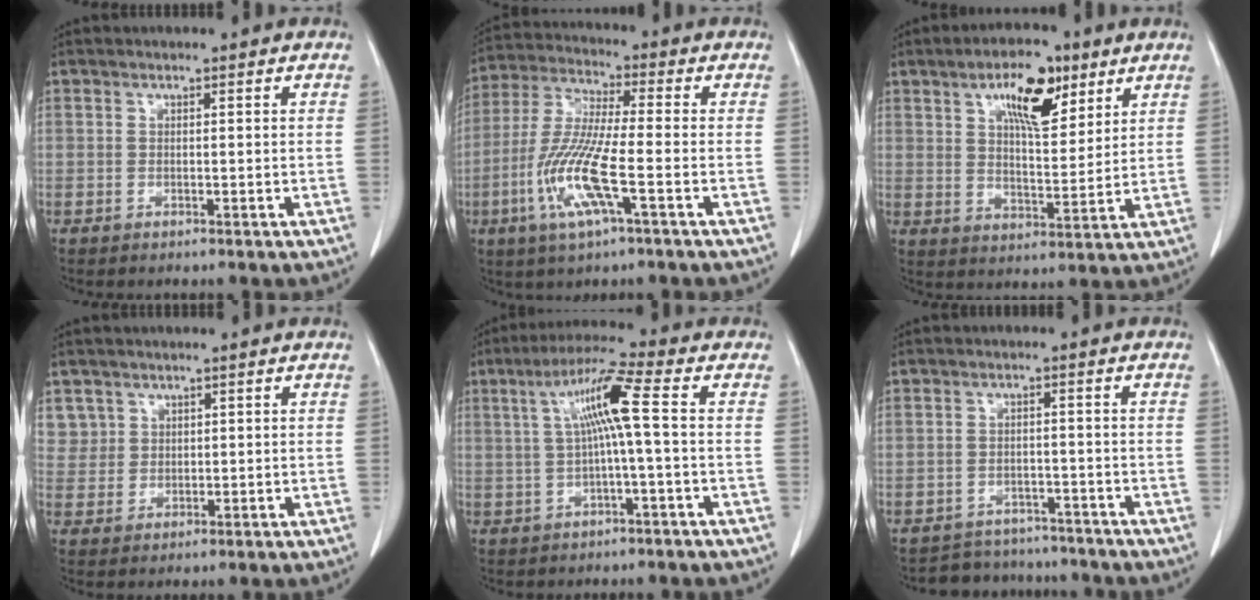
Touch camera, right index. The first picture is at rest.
{"total": 12.0, "force": [-4.0, 1.1, 11.2], "torque": [-0.240, -0.012, -0.083]}
{"total": 10.6, "force": [5.7, 3.9, 8.0], "torque": [-0.133, 0.009, 0.096]}
{"total": 3.8, "force": [2.2, 3.1, -0.3], "torque": [0.023, 0.002, 0.041]}
{"total": 8.1, "force": [0.9, -0.5, 8.0], "torque": [-0.150, 0.023, 0.018]}
{"total": 10.6, "force": [-10.0, 3.5, 0.2], "torque": [0.006, 0.021, -0.135]}